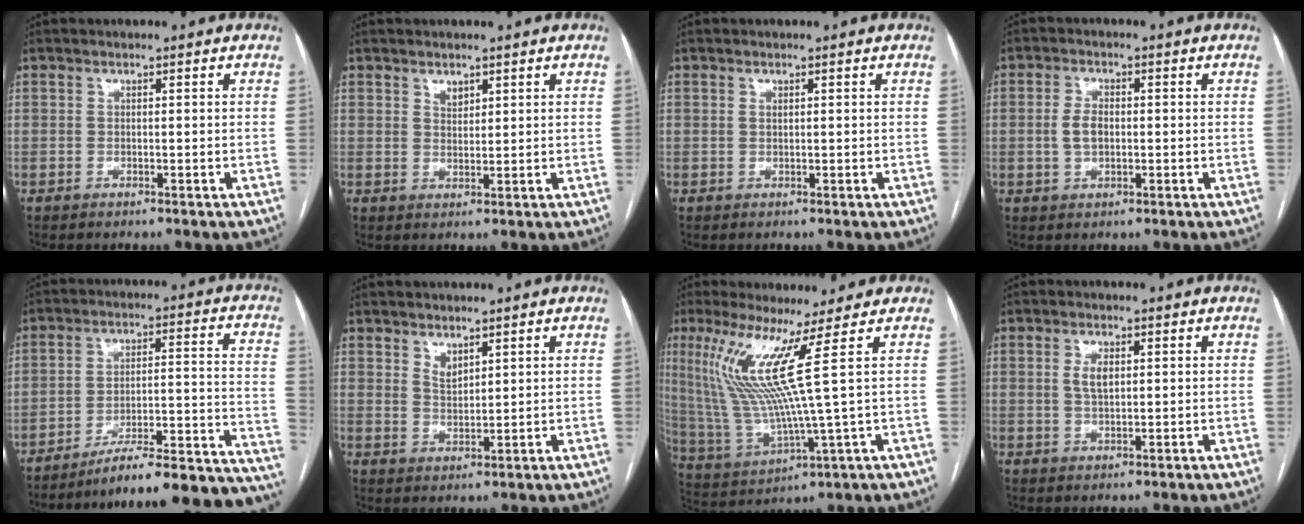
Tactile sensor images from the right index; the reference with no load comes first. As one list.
[{"total": 1.9, "force": [1.3, 1.1, 0.8], "torque": [-0.015, -0.001, 0.026]}, {"total": 0.7, "force": [0.3, 0.4, 0.5], "torque": [-0.010, -0.002, 0.006]}, {"total": 3.5, "force": [-0.1, 2.1, 2.9], "torque": [-0.061, 0.005, -0.002]}, {"total": 24.6, "force": [-22.8, 1.1, 9.3], "torque": [-0.043, 0.021, -0.310]}, {"total": 2.6, "force": [1.9, 1.2, 1.3], "torque": [-0.024, -0.006, 0.044]}, {"total": 11.6, "force": [4.6, -2.2, 10.4], "torque": [-0.226, -0.012, 0.100]}, {"total": 3.2, "force": [0.8, 1.5, 2.7], "torque": [-0.055, 0.002, 0.016]}]